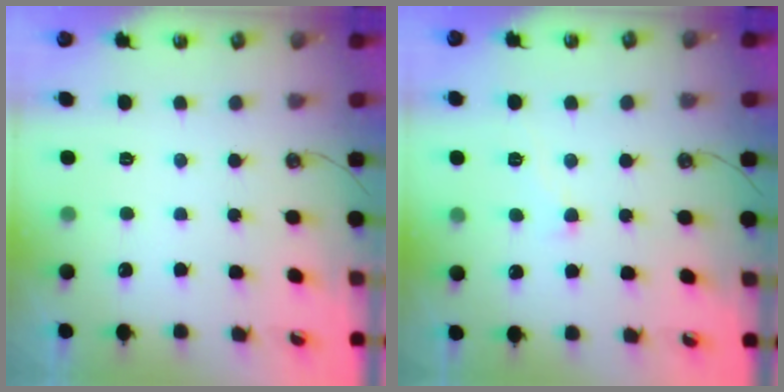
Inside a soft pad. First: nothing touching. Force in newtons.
{"total": 4.3, "press": 4.3, "slide": 0.3}